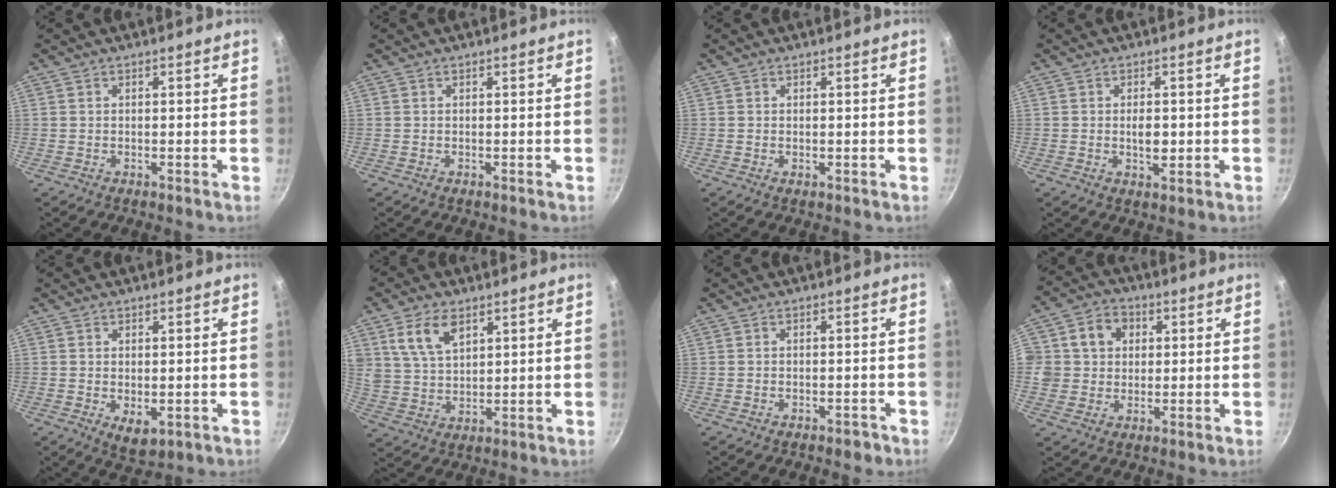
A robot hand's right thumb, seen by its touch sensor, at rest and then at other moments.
{"total": 0.0}
{"total": 0.0}
{"total": 3.3, "force": [-0.2, 1.7, 2.8], "torque": [-0.033, -0.003, -0.002]}
{"total": 4.2, "force": [-0.7, 2.5, 3.4], "torque": [-0.047, -0.013, -0.002]}
{"total": 8.9, "force": [4.4, 5.2, 5.7], "torque": [-0.097, -0.016, 0.090]}
{"total": 1.5, "force": [-1.1, 0.7, 0.7], "torque": [-0.003, 0.018, -0.005]}
{"total": 8.0, "force": [1.8, 7.2, 3.1], "torque": [-0.013, 0.008, 0.020]}